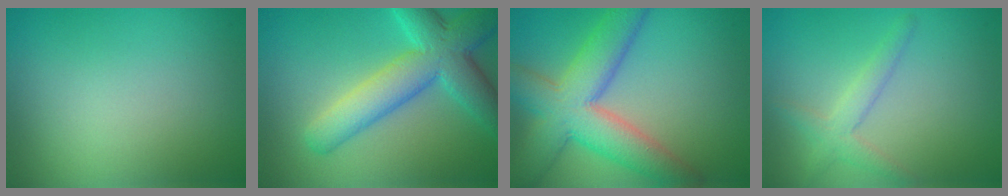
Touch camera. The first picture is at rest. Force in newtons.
{"total": 7.5, "press": 7.5, "slide": 0.2}
{"total": 8.5, "press": 8.4, "slide": 0.4}
{"total": 2.2, "press": 2.2, "slide": 0.1}